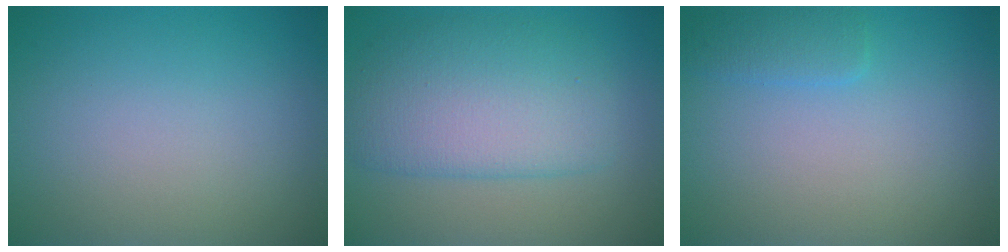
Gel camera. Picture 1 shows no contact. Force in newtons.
{"total": 6.0, "press": 6.0, "slide": 0.2}
{"total": 1.6, "press": 1.6, "slide": 0.0}